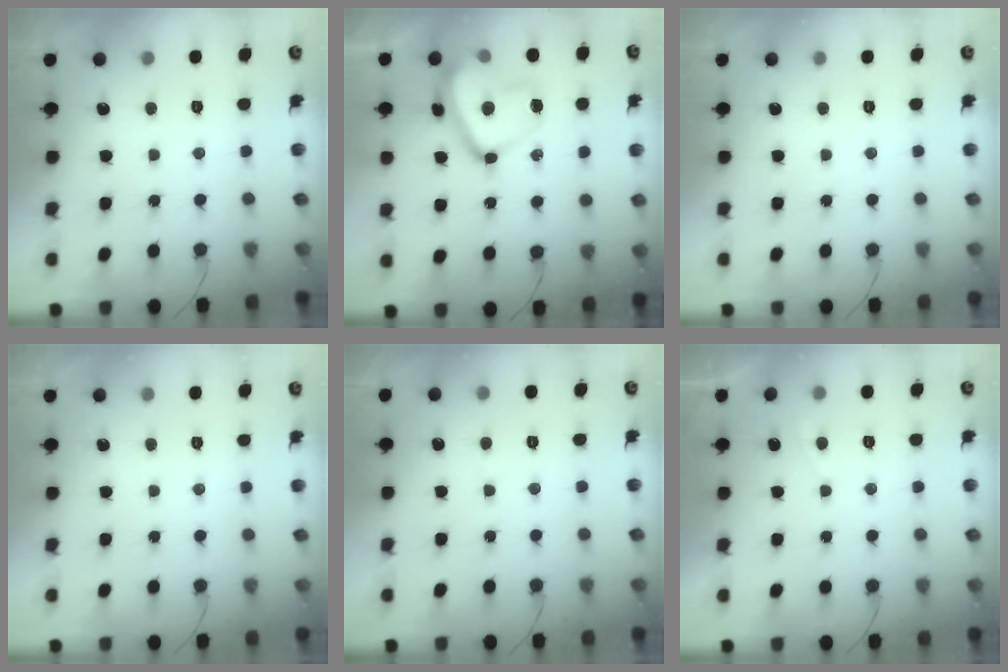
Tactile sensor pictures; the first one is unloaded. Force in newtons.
{"total": 17.2, "press": 17.1, "slide": 1.2}
{"total": 0.0}
{"total": 0.0}
{"total": 2.8, "press": 2.8, "slide": 0.3}
{"total": 0.7, "press": 0.5, "slide": 0.5}